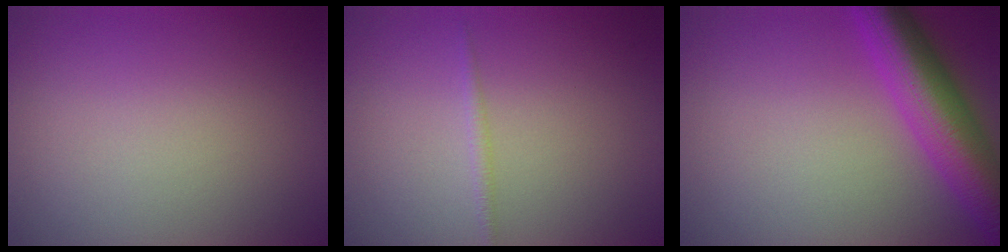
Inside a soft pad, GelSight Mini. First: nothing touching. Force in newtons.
{"total": 0.8, "press": 0.8, "slide": 0.1}
{"total": 8.0, "press": 8.0, "slide": 0.4}